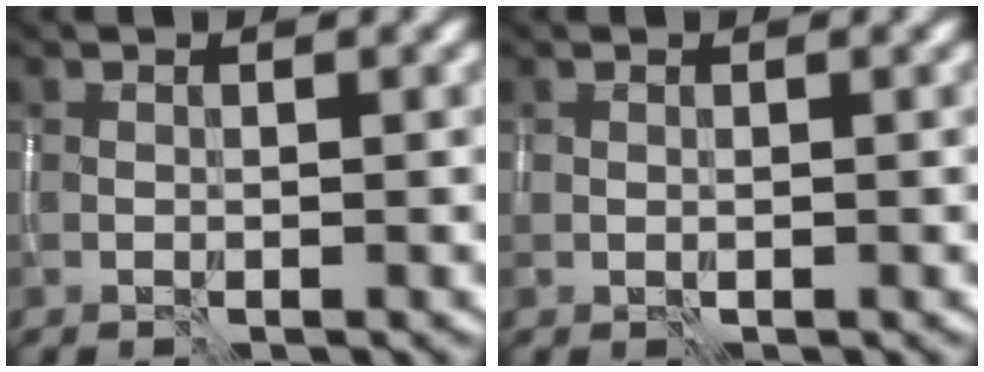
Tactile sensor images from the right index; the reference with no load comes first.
{"total": 0.0}